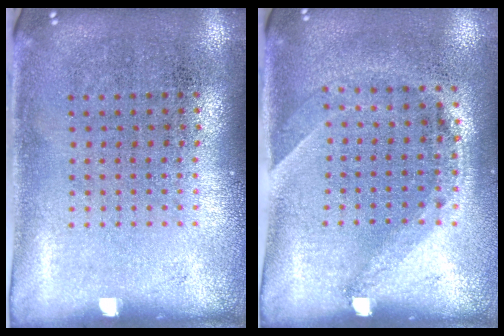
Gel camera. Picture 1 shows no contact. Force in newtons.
{"total": 1.4, "press": 1.1, "slide": 0.9}